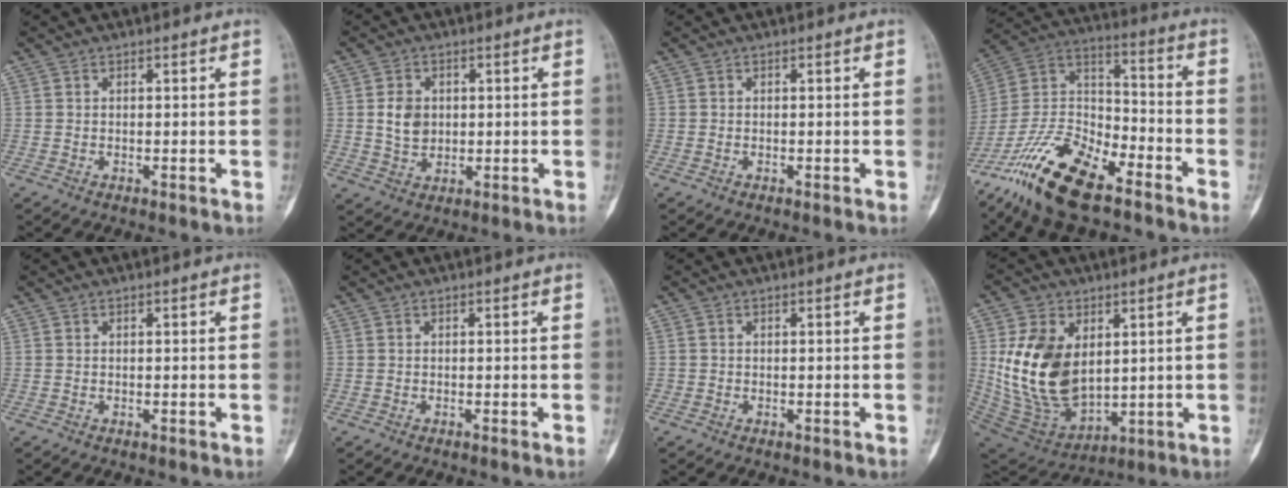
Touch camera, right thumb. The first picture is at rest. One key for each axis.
{"total": 5.4, "fx": 0.7, "fy": 4.3, "fz": 3.3, "tx": -0.043, "ty": -0.006, "tz": 0.018}
{"total": 0.0}
{"total": 19.7, "fx": -13.4, "fy": 7.4, "fz": 12.4, "tx": -0.244, "ty": 0.066, "tz": -0.251}
{"total": 0.0}
{"total": 0.0}
{"total": 0.0}
{"total": 18.1, "fx": 3.1, "fy": 11.8, "fz": 13.3, "tx": -0.229, "ty": -0.024, "tz": 0.084}